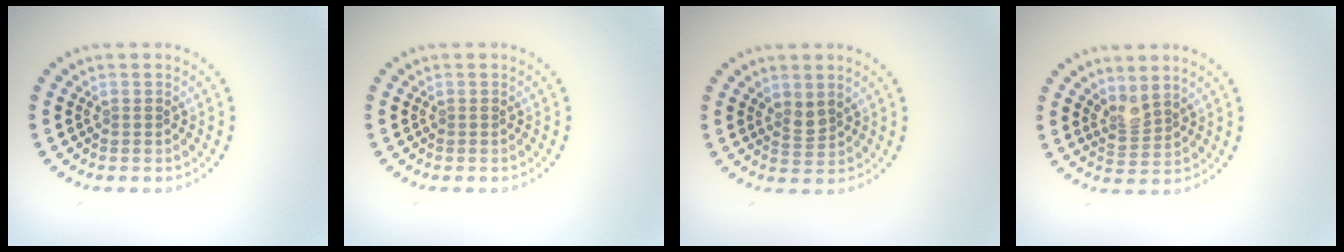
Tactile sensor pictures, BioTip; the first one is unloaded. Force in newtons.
{"total": 0.0}
{"total": 1.5, "press": 1.1, "slide": 1.0}
{"total": 2.1, "press": 1.5, "slide": 1.4}